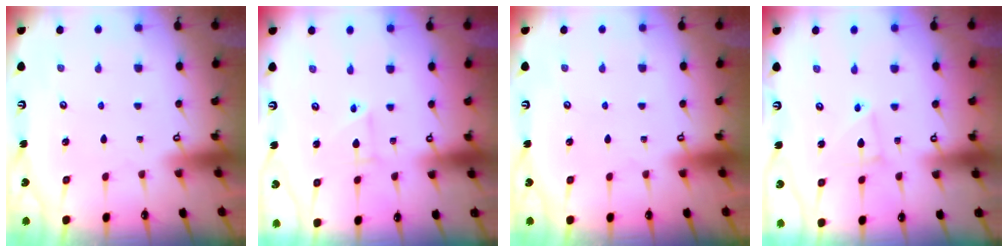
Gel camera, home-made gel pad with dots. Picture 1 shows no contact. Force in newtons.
{"total": 3.3, "press": 3.3, "slide": 0.3}
{"total": 0.0}
{"total": 4.6, "press": 4.6, "slide": 0.5}